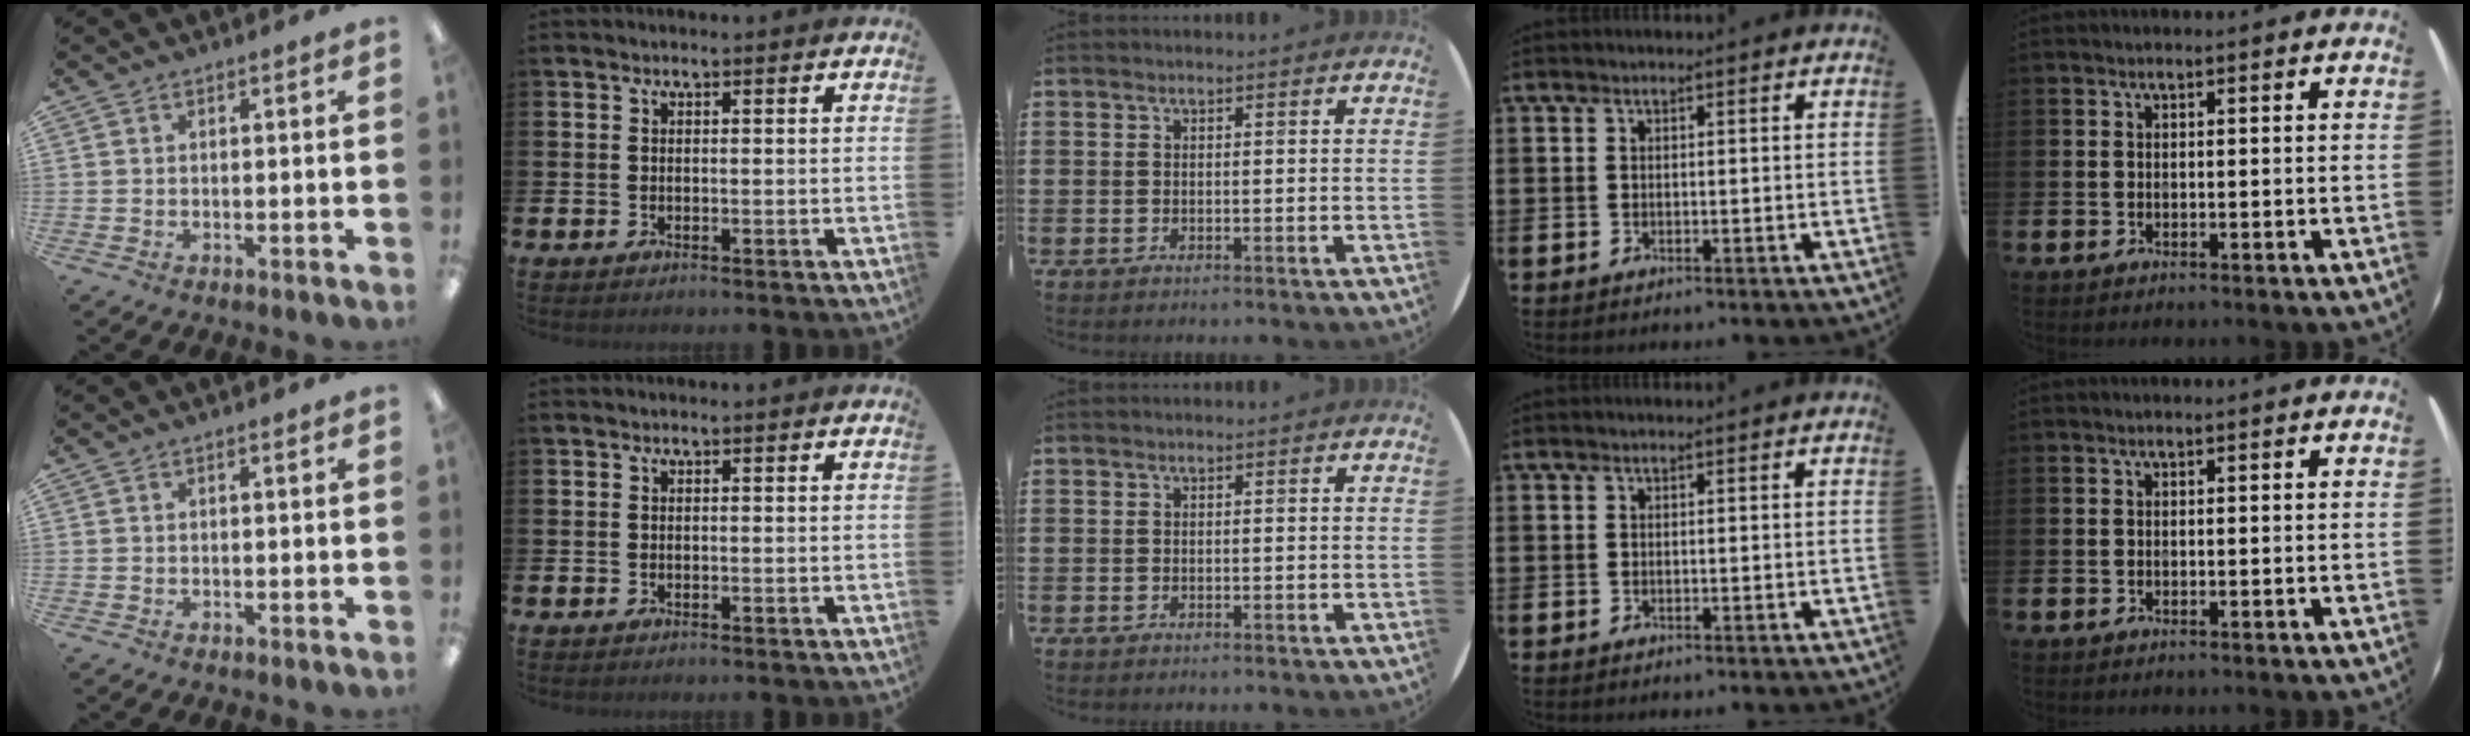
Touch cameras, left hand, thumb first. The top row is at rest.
{}